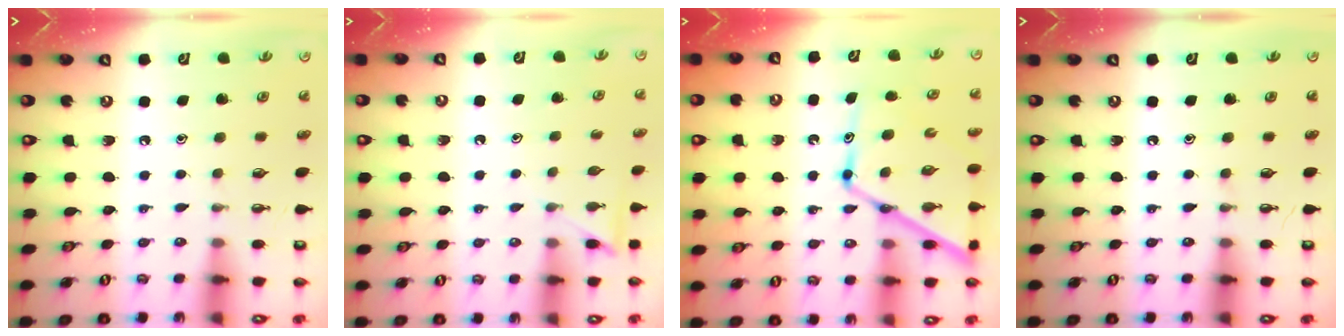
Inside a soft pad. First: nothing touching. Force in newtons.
{"total": 4.3, "press": 4.3, "slide": 0.5}
{"total": 15.6, "press": 15.5, "slide": 1.2}
{"total": 0.0}